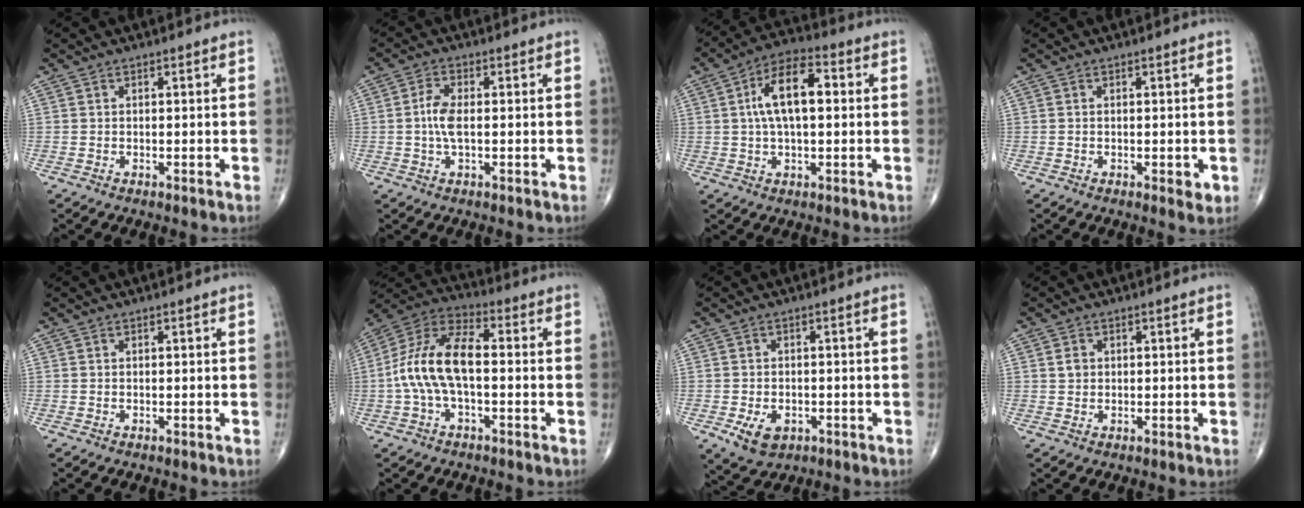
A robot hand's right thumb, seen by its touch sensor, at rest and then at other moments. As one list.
[{"total": 4.3, "force": [-0.2, 1.8, 4.0], "torque": [-0.090, 0.003, -0.009]}, {"total": 11.3, "force": [1.6, 5.3, 9.9], "torque": [-0.172, 0.022, 0.021]}, {"total": 1.9, "force": [-0.5, 0.7, 1.7], "torque": [-0.017, -0.005, -0.005]}, {"total": 0.0}, {"total": 13.1, "force": [-1.1, 6.3, 11.5], "torque": [-0.234, 0.042, -0.029]}, {"total": 5.6, "force": [-2.1, 3.8, 3.5], "torque": [-0.052, 0.001, -0.026]}, {"total": 1.8, "force": [0.4, 1.5, 0.8], "torque": [-0.010, -0.001, 0.008]}]